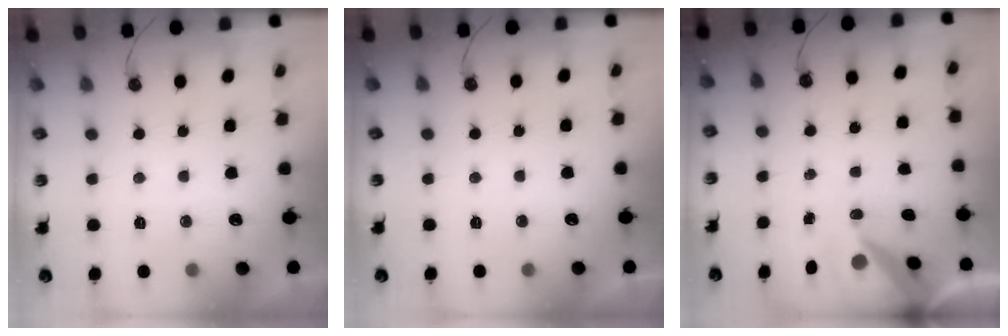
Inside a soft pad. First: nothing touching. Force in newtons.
{"total": 0.0}
{"total": 9.0, "press": 9.0, "slide": 0.8}